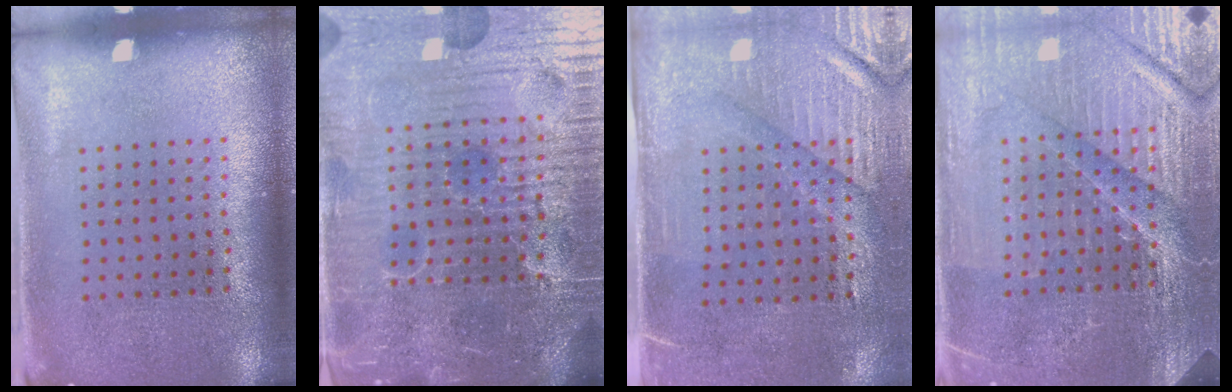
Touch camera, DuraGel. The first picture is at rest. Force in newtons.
{"total": 6.8, "press": 6.2, "slide": 2.9}
{"total": 3.1, "press": 2.7, "slide": 1.5}
{"total": 4.9, "press": 4.6, "slide": 1.5}